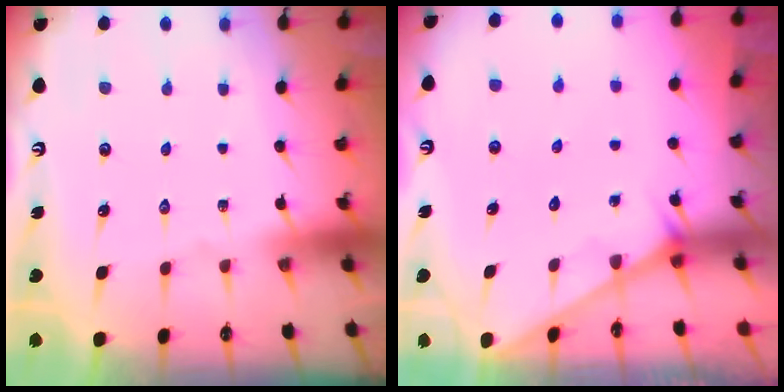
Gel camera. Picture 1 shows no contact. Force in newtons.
{"total": 2.1, "press": 2.1, "slide": 0.2}